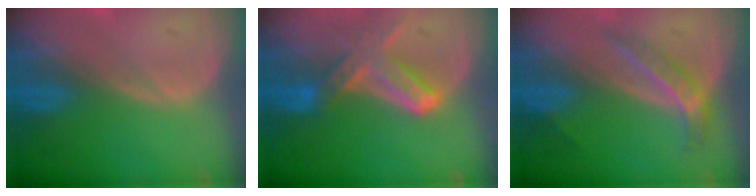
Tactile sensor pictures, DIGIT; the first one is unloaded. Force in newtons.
{"total": 6.4, "press": 6.4, "slide": 0.6}
{"total": 4.5, "press": 4.1, "slide": 2.0}